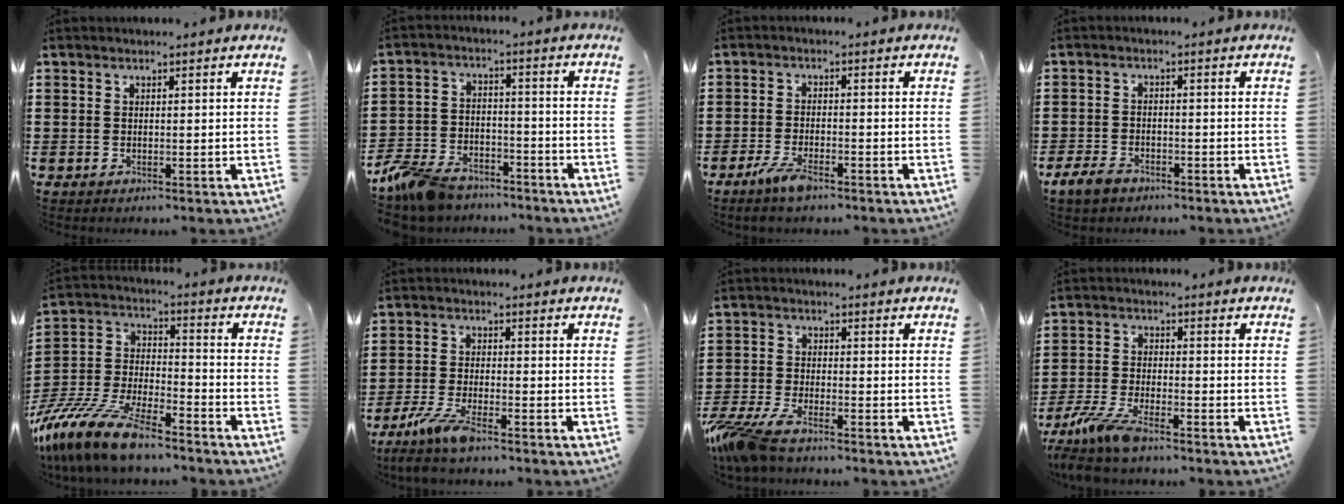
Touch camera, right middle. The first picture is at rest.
{"total": 8.3, "force": [-7.4, 2.6, 2.6], "torque": [-0.082, 0.009, -0.152]}
{"total": 4.2, "force": [-2.9, 1.2, 2.8], "torque": [-0.067, -0.003, -0.057]}
{"total": 3.4, "force": [-2.5, 1.6, 1.6], "torque": [-0.044, 0.002, -0.053]}
{"total": 12.5, "force": [-10.7, 2.2, 6.2], "torque": [-0.148, 0.013, -0.219]}
{"total": 5.7, "force": [-4.4, 0.7, 3.6], "torque": [-0.085, -0.017, -0.084]}
{"total": 6.2, "force": [-5.1, 1.0, 3.3], "torque": [-0.102, -0.015, -0.108]}
{"total": 6.6, "force": [-5.3, 1.2, 3.7], "torque": [-0.093, -0.013, -0.103]}